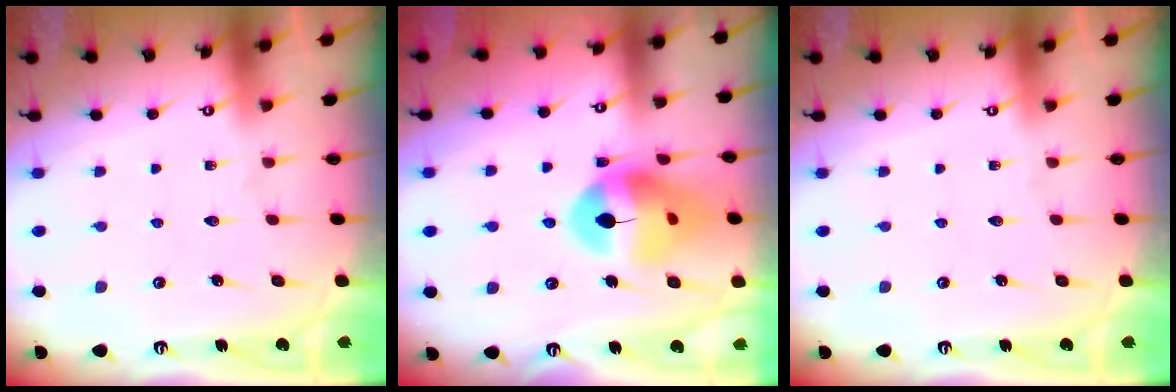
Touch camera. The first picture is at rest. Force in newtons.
{"total": 15.8, "press": 15.6, "slide": 2.1}
{"total": 0.0}